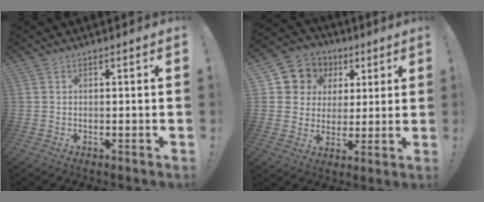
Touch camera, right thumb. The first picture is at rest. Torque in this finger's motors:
{"motor_torque": [-0.42, 0.24, -0.45, 0.23, 0.08]}